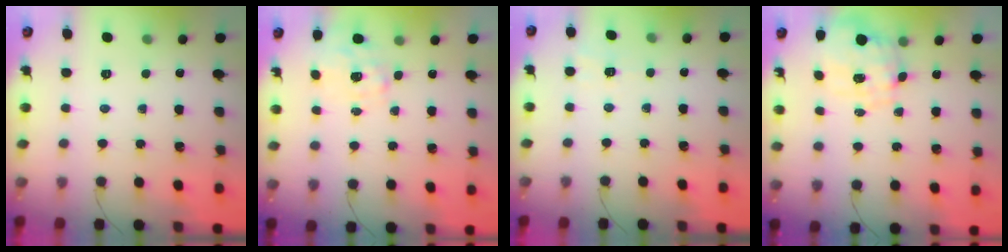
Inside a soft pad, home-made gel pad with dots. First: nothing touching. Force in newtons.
{"total": 8.0, "press": 8.0, "slide": 0.9}
{"total": 1.9, "press": 0.5, "slide": 1.9}
{"total": 1.5, "press": 1.5, "slide": 0.4}